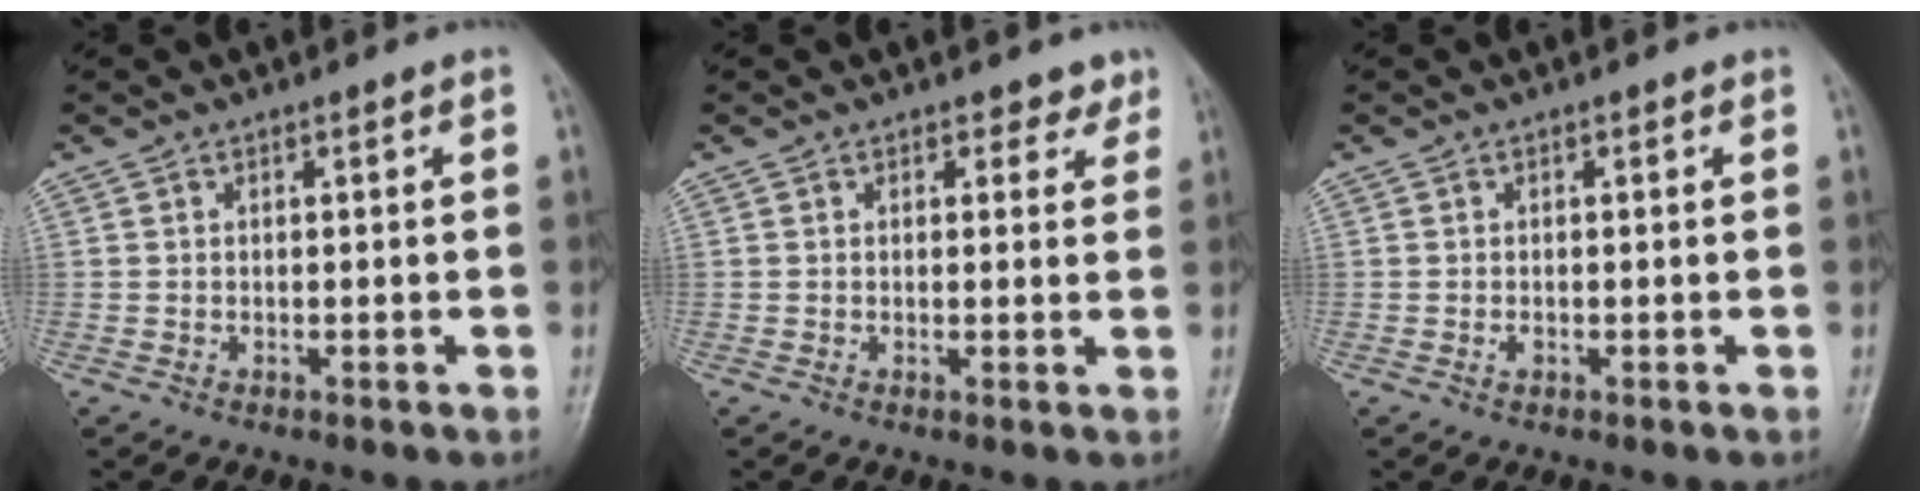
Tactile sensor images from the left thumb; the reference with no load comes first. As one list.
[{"total": 2.4, "force": [1.8, 1.6, 0.6], "torque": [0.018, -0.008, 0.016]}, {"total": 0.7, "force": [-0.2, 0.5, 0.5], "torque": [-0.007, -0.001, -0.005]}]